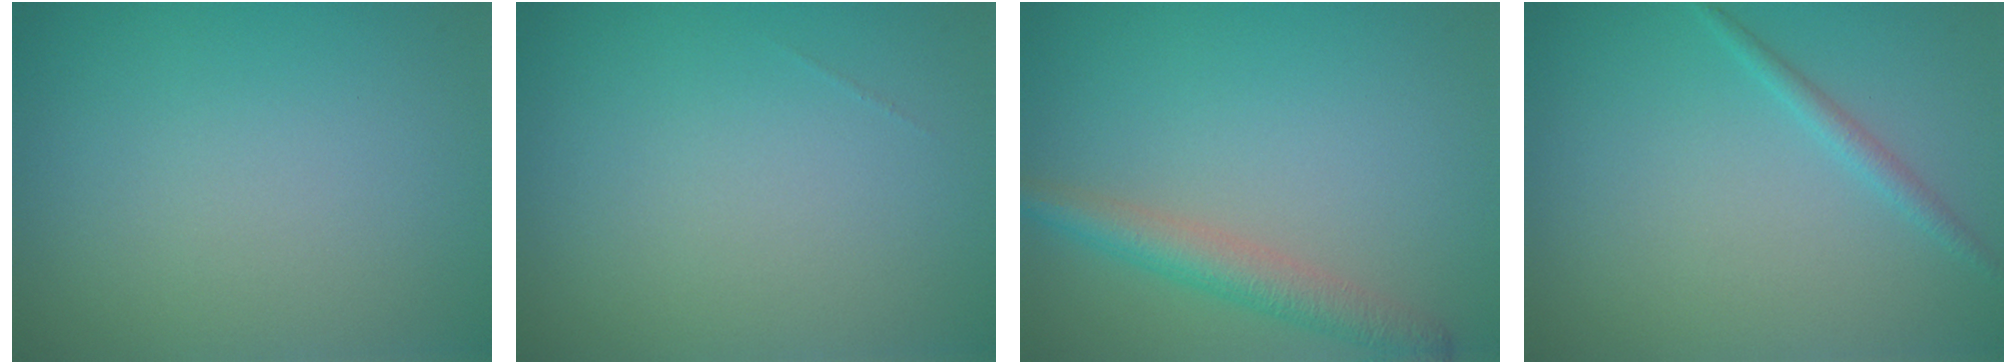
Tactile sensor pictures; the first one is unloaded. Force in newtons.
{"total": 0.0}
{"total": 3.3, "press": 3.3, "slide": 0.1}
{"total": 1.3, "press": 1.3, "slide": 0.0}